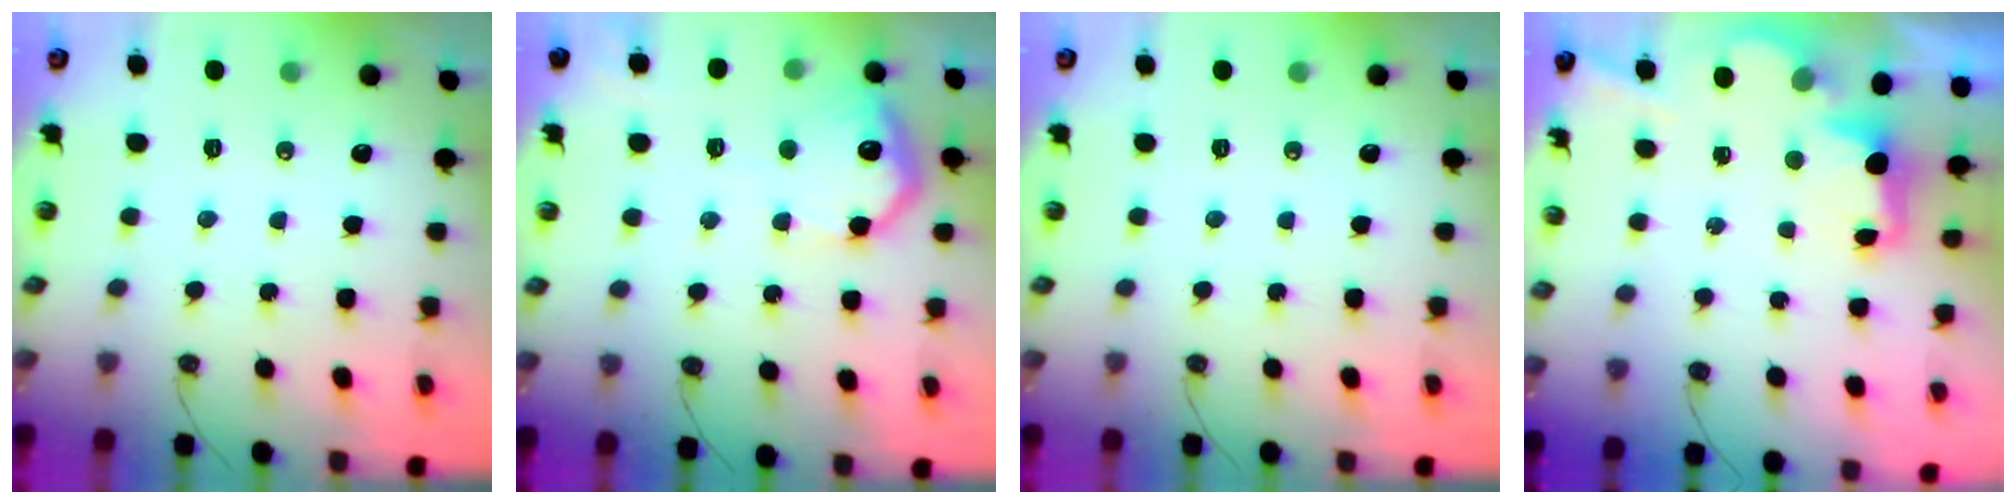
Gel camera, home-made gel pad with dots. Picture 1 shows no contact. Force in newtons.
{"total": 14.3, "press": 14.2, "slide": 1.0}
{"total": 0.0}
{"total": 2.7, "press": 2.6, "slide": 0.8}